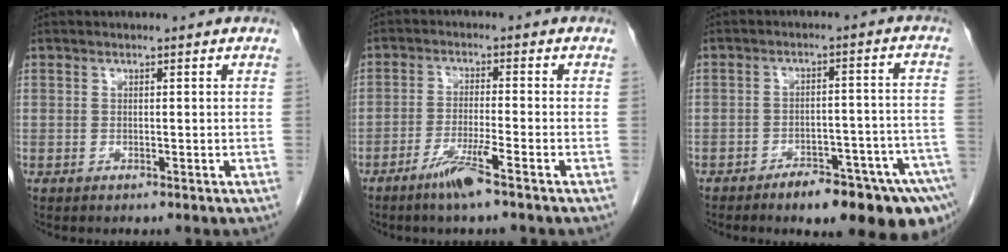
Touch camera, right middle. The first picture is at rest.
{"total": 5.1, "force": [-3.4, -0.4, 3.8], "torque": [-0.072, -0.009, -0.069]}
{"total": 14.1, "force": [-10.2, 2.8, 9.3], "torque": [-0.057, 0.029, -0.136]}